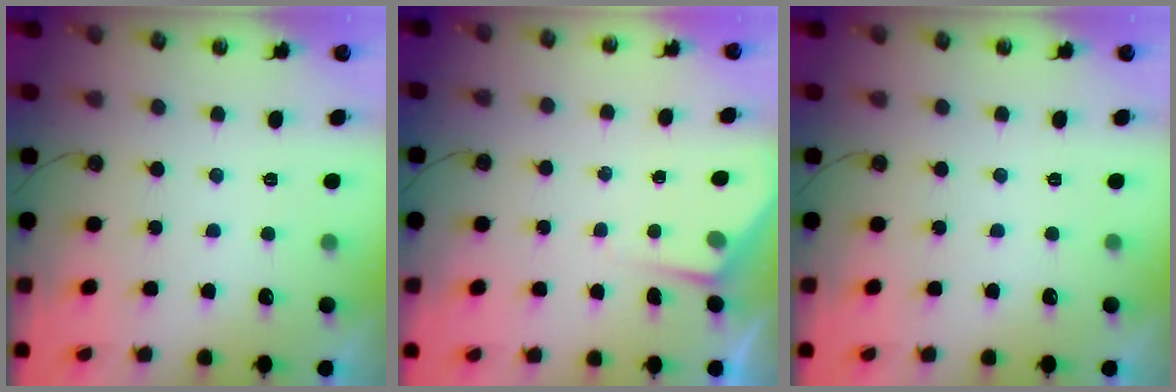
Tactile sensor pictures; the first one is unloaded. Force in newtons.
{"total": 3.5, "press": 3.5, "slide": 0.5}
{"total": 0.0}